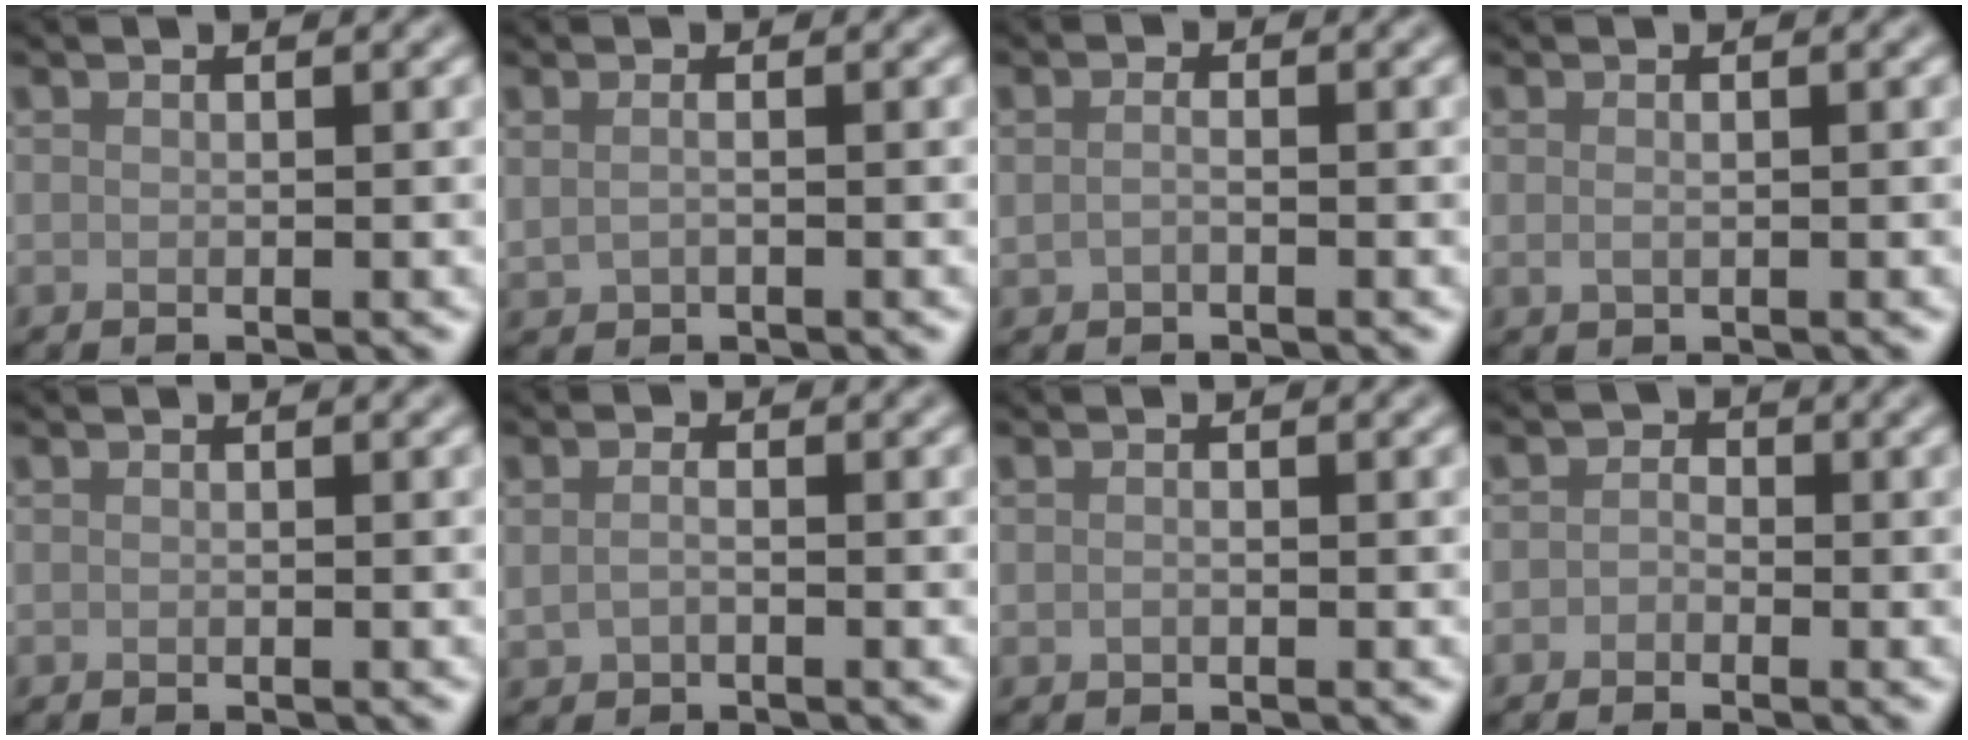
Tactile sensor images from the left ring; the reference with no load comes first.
{"total": 1.0, "force": [0.1, 0.6, 0.8], "torque": [-0.021, -0.003, 0.006]}
{"total": 1.1, "force": [-0.3, 0.8, 0.7], "torque": [-0.018, 0.000, -0.009]}
{"total": 0.7, "force": [0.1, 0.3, 0.6], "torque": [-0.014, -0.001, 0.002]}
{"total": 0.0}
{"total": 1.4, "force": [-0.2, 1.0, 0.9], "torque": [-0.024, -0.001, -0.006]}
{"total": 0.6, "force": [-0.1, 0.4, 0.4], "torque": [-0.007, -0.002, -0.002]}
{"total": 1.3, "force": [-0.4, 1.2, 0.3], "torque": [0.012, -0.001, -0.018]}